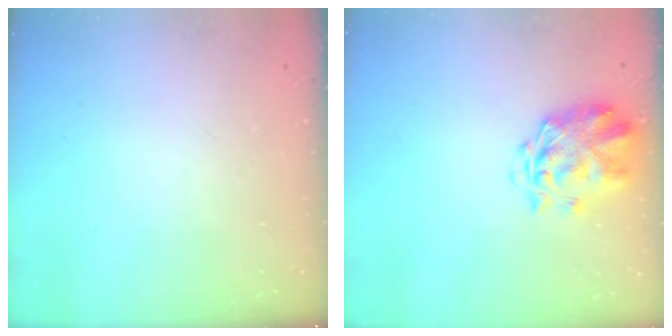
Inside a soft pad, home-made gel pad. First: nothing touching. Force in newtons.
{"total": 3.4, "press": 3.0, "slide": 1.6}